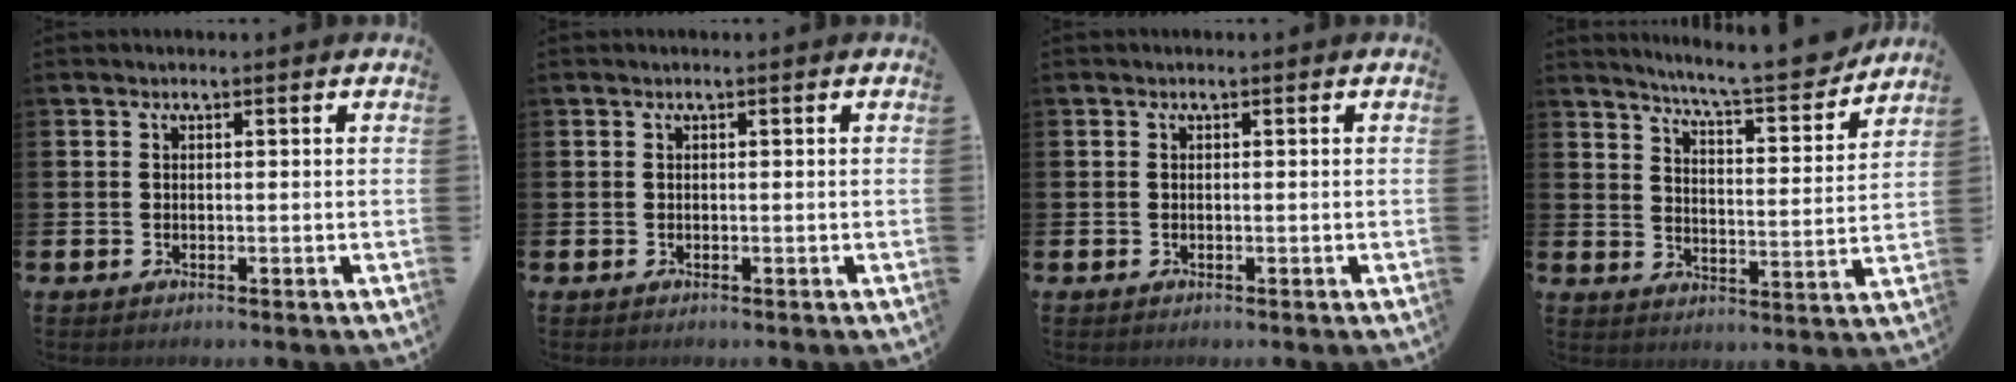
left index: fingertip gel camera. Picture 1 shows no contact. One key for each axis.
{"total": 0.0}
{"total": 0.0}
{"total": 8.1, "fx": 7.7, "fy": 0.2, "fz": 2.5, "tx": -0.060, "ty": -0.058, "tz": 0.130}